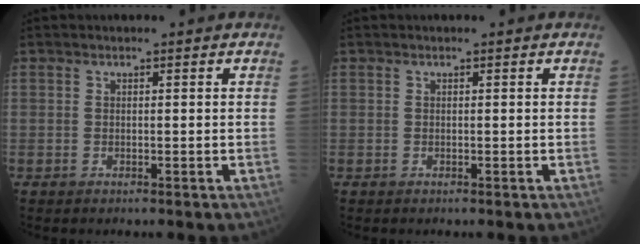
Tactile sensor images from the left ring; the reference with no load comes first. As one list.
[{"total": 0.0}]